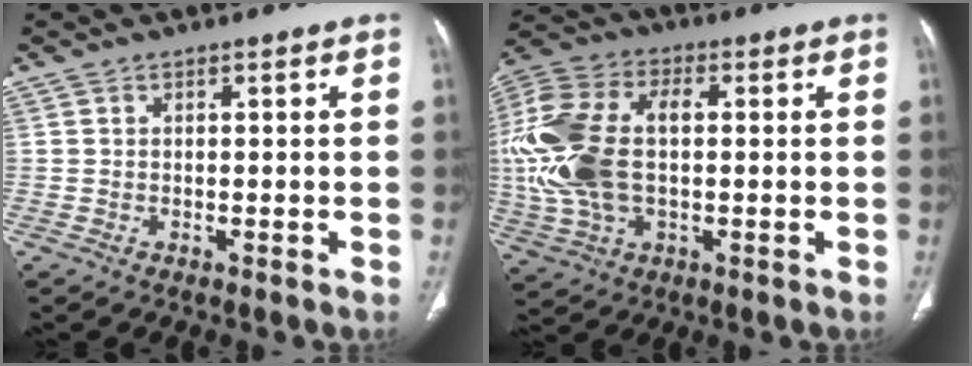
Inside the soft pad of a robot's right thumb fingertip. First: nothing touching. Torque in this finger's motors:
{"motor_torque": [2.47, 2.53, 1.25, 0.16, 0.45]}